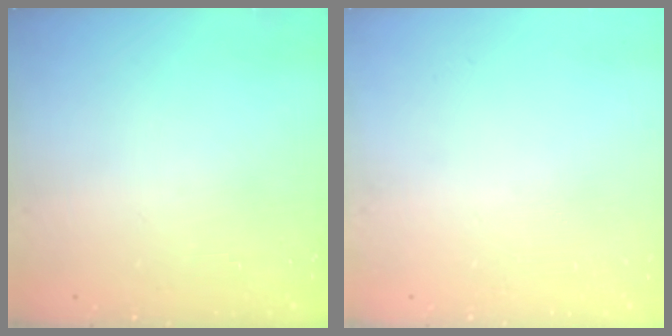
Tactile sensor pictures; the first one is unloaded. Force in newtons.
{"total": 0.0}